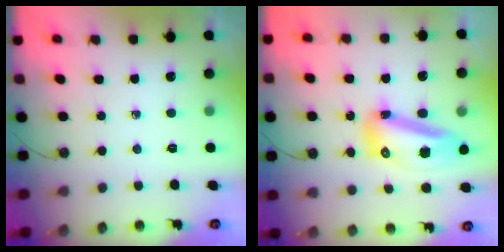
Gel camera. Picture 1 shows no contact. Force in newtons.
{"total": 15.0, "press": 14.9, "slide": 1.7}